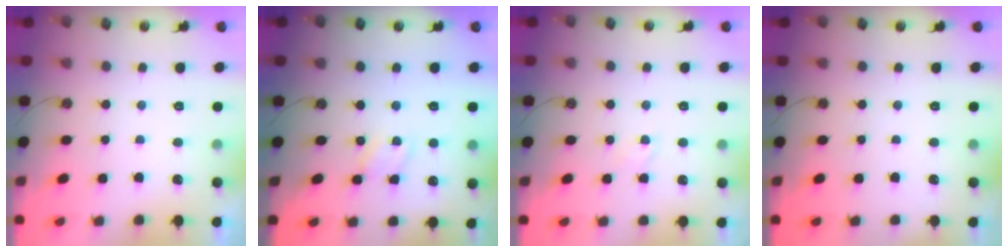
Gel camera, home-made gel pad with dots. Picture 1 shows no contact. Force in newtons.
{"total": 2.9, "press": 2.8, "slide": 0.5}
{"total": 3.5, "press": 3.5, "slide": 0.5}
{"total": 0.0}